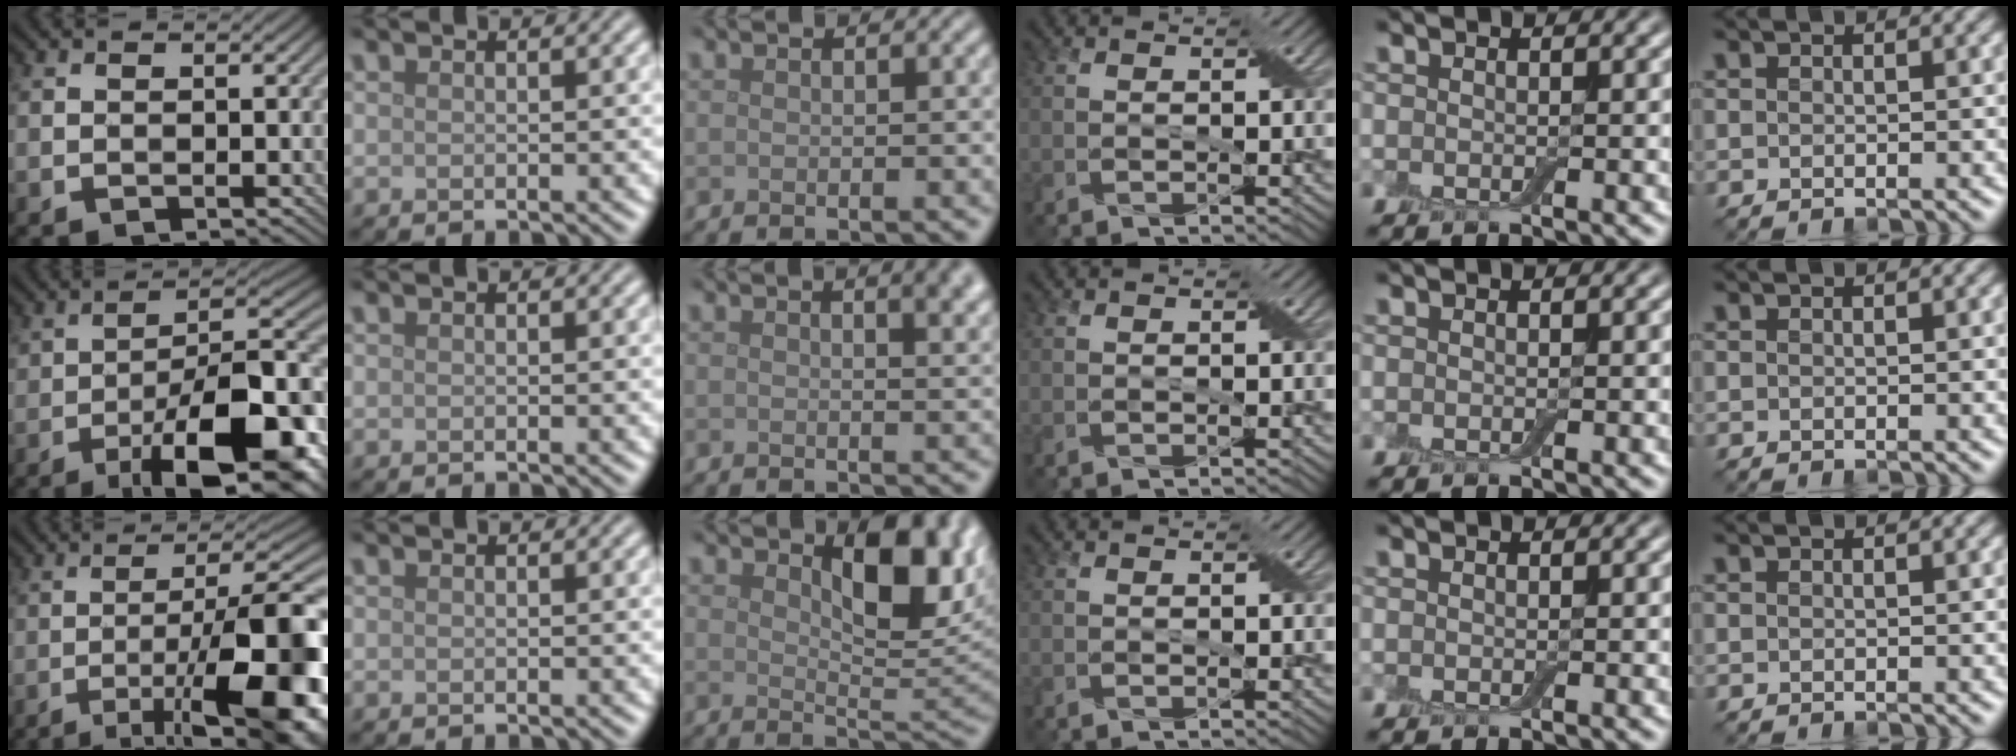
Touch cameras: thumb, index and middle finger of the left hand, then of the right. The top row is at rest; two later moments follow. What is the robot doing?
{"motion": "close", "object": "airpods case & airpods"}